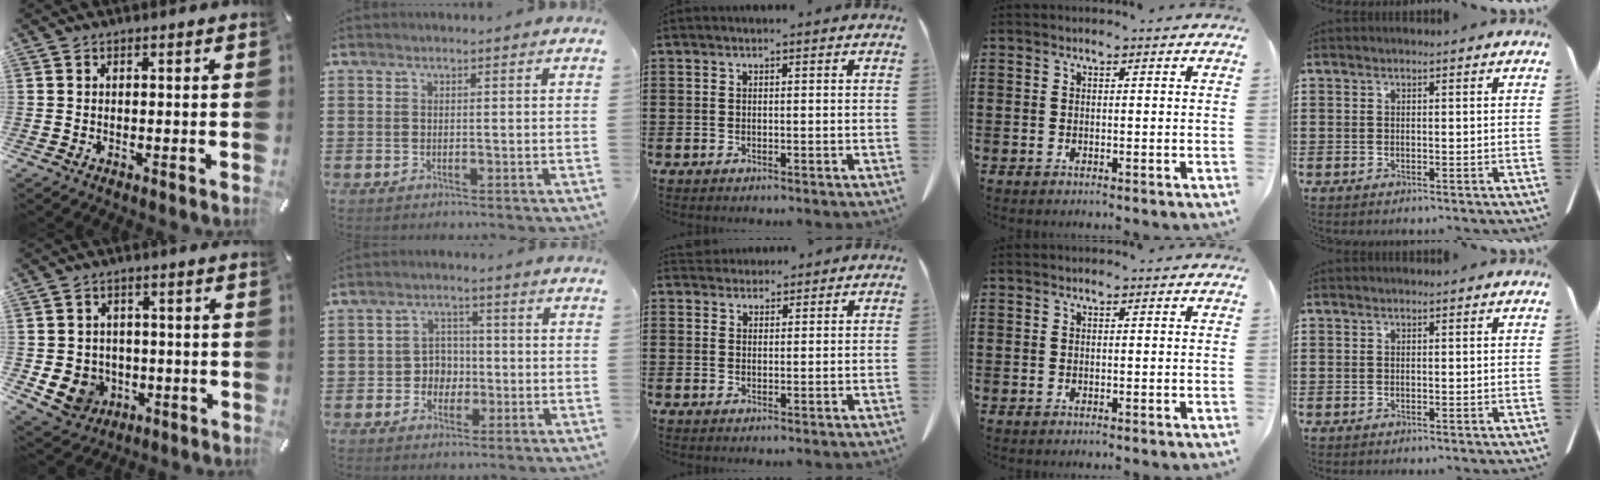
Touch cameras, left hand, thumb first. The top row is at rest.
{"thumb": {"total": 7.9, "force": [-1.7, 7.4, 2.2], "torque": [-0.057, 0.003, -0.029]}, "index": {"total": 4.2, "force": [-0.8, 3.9, 1.3], "torque": [-0.040, 0.010, -0.019]}, "middle": {"total": 2.4, "force": [2.3, 0.8, 0.1], "torque": [-0.007, -0.001, 0.044]}}